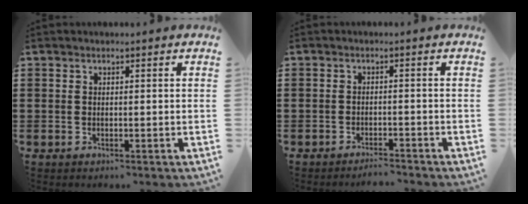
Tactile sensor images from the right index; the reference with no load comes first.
{"total": 2.2, "force": [-2.2, 0.1, -0.1], "torque": [-0.005, 0.002, -0.048]}